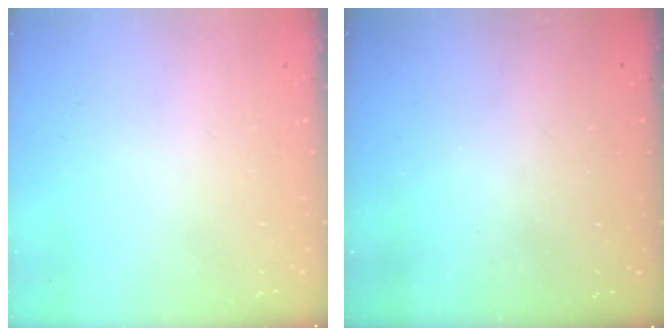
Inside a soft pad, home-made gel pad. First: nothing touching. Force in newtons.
{"total": 3.2, "press": 3.2, "slide": 0.1}